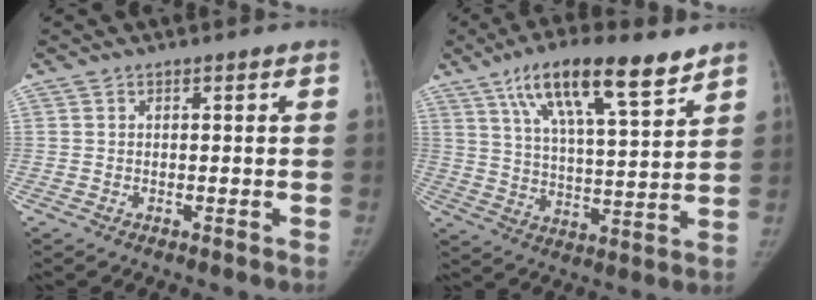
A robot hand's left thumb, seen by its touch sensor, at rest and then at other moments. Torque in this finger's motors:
{"motor_torque": [0.46, 0.09, 1.44, -0.96, 0.12]}